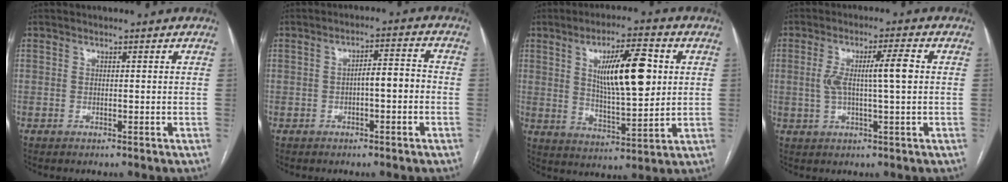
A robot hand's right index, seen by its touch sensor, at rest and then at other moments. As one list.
[{"total": 4.1, "force": [-1.1, 1.1, 3.8], "torque": [-0.060, 0.022, -0.012]}, {"total": 12.8, "force": [3.2, 2.9, 12.0], "torque": [-0.206, 0.005, 0.058]}, {"total": 6.5, "force": [0.6, 0.2, 6.5], "torque": [-0.119, 0.014, 0.013]}]